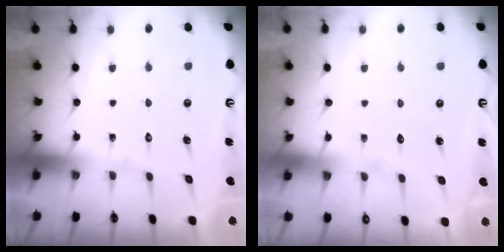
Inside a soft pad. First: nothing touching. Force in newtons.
{"total": 2.8, "press": 2.8, "slide": 0.4}